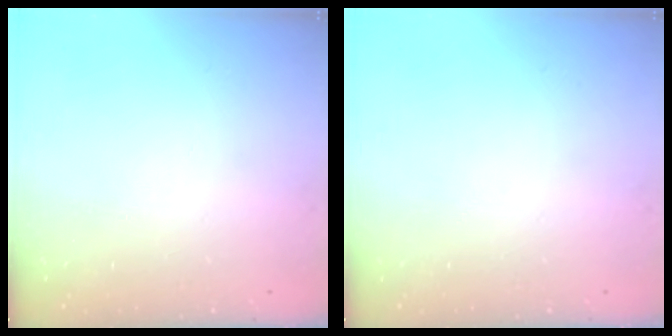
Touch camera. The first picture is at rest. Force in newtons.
{"total": 0.0}